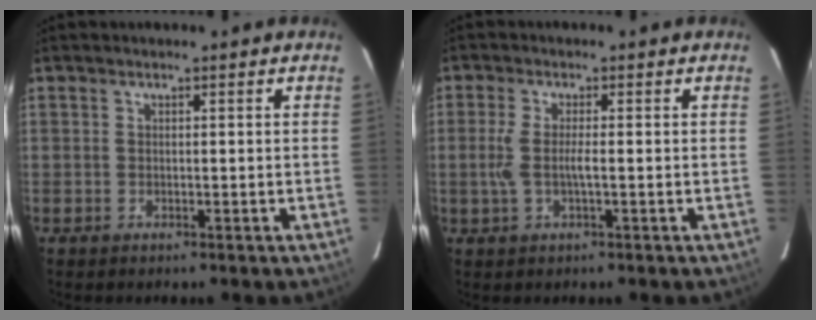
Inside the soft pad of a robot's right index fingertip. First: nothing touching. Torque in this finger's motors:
{"motor_torque": [0.40, -0.01, 0.22, 0.08]}